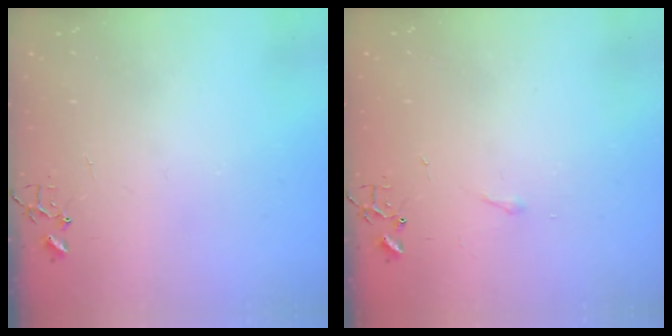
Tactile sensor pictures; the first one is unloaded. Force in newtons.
{"total": 2.9, "press": 2.9, "slide": 0.5}